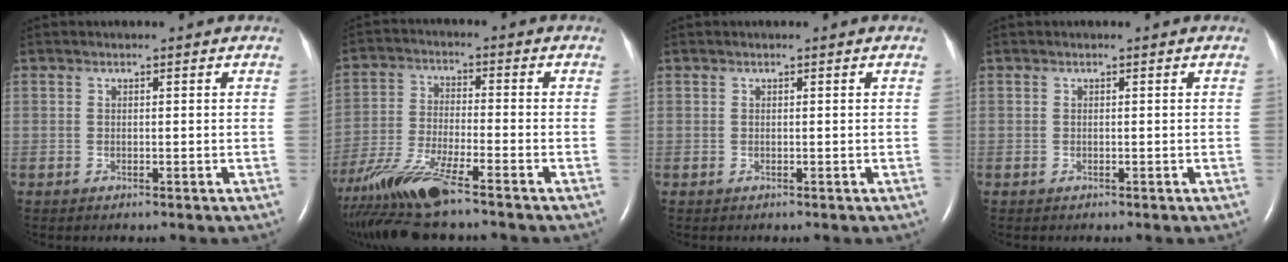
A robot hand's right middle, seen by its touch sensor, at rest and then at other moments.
{"total": 12.7, "force": [-10.0, 0.8, 7.8], "torque": [-0.166, -0.028, -0.185]}
{"total": 0.0}
{"total": 0.0}